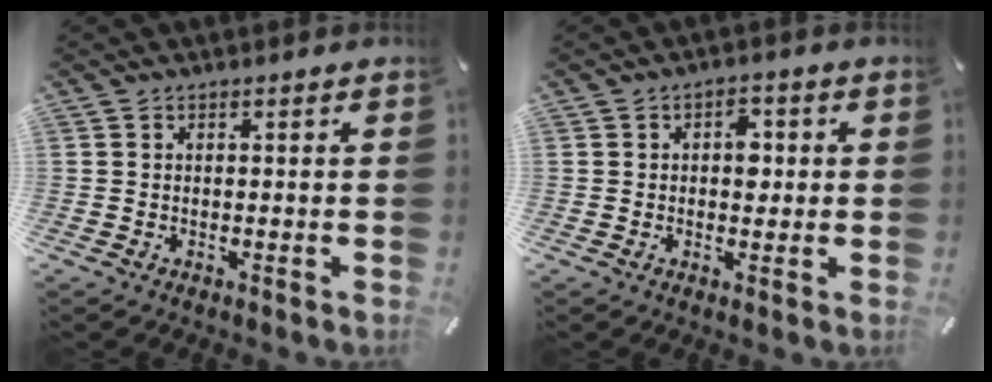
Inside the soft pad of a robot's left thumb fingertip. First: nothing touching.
{"total": 3.9, "force": [0.4, 2.6, 2.9], "torque": [-0.026, -0.002, -0.002]}